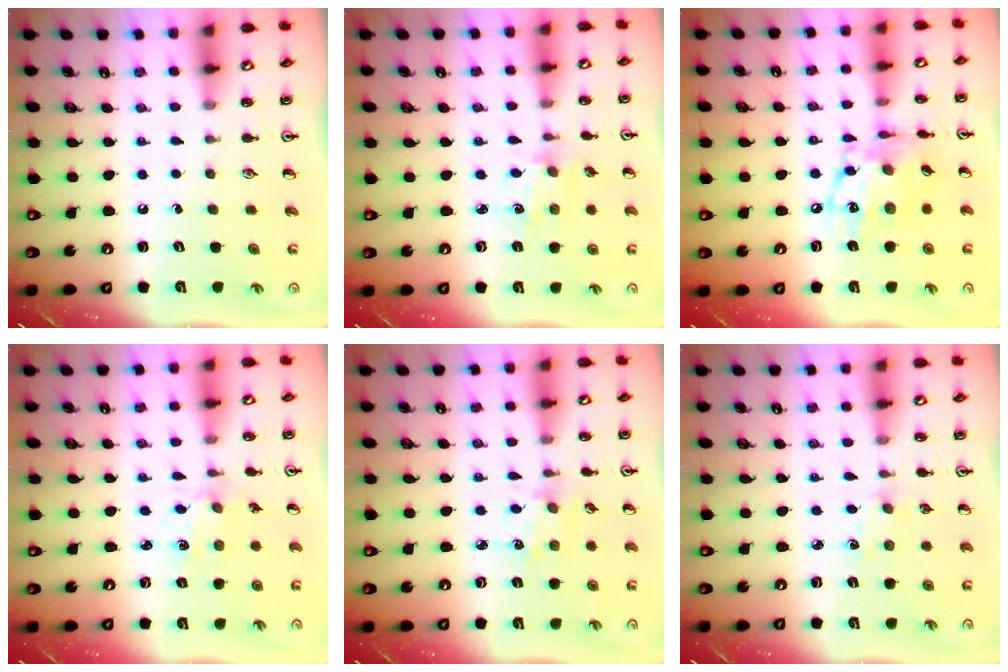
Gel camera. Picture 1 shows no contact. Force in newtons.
{"total": 1.7, "press": 1.7, "slide": 0.3}
{"total": 14.8, "press": 14.8, "slide": 0.9}
{"total": 1.8, "press": 1.8, "slide": 0.3}
{"total": 1.6, "press": 1.6, "slide": 0.0}
{"total": 1.4, "press": 1.3, "slide": 0.3}